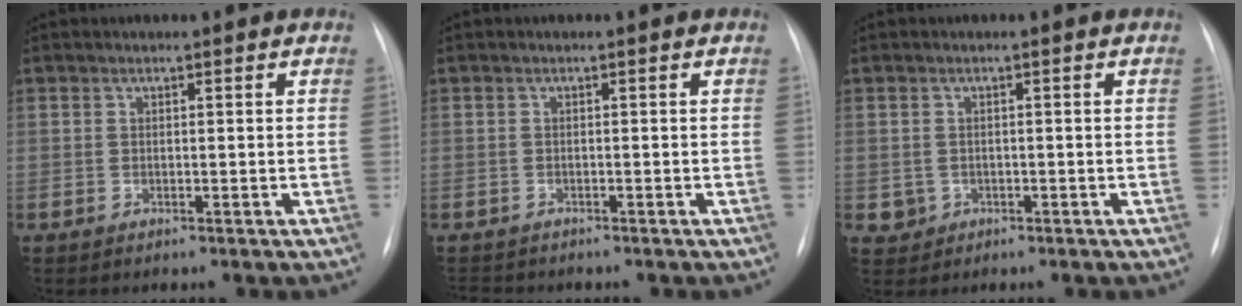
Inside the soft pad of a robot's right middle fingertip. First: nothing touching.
{"total": 2.5, "force": [-2.4, 0.7, 0.4], "torque": [-0.003, -0.008, -0.035]}
{"total": 2.0, "force": [-0.5, 1.9, 0.3], "torque": [-0.001, 0.005, -0.002]}